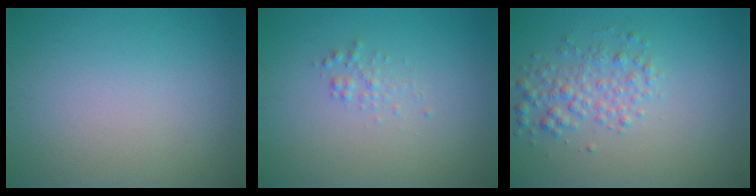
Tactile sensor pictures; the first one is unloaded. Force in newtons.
{"total": 1.0, "press": 1.0, "slide": 0.0}
{"total": 2.8, "press": 2.8, "slide": 0.1}